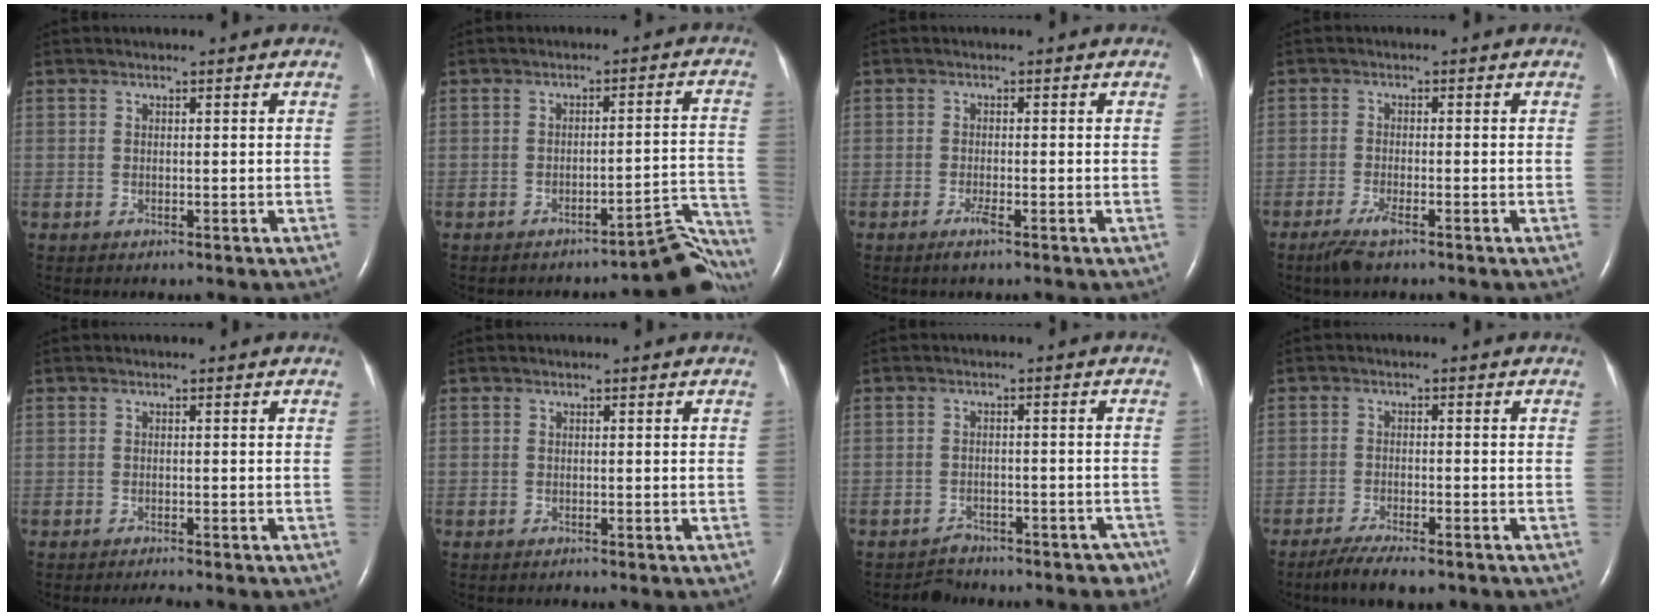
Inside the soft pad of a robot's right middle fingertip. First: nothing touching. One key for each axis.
{"total": 8.7, "fx": -8.1, "fy": 0.7, "fz": 3.0, "tx": 0.008, "ty": 0.046, "tz": -0.100}
{"total": 1.6, "fx": -1.1, "fy": 0.0, "fz": 1.2, "tx": -0.031, "ty": -0.004, "tz": -0.022}
{"total": 3.3, "fx": -2.3, "fy": 0.5, "fz": 2.3, "tx": -0.060, "ty": -0.008, "tz": -0.045}
{"total": 1.3, "fx": -1.1, "fy": -0.3, "fz": 0.5, "tx": -0.011, "ty": -0.002, "tz": -0.018}
{"total": 0.0}
{"total": 6.1, "fx": -5.2, "fy": 3.2, "fz": 0.4, "tx": 0.021, "ty": 0.020, "tz": -0.063}
{"total": 6.3, "fx": -4.8, "fy": 1.4, "fz": 3.8, "tx": -0.064, "ty": -0.012, "tz": -0.076}